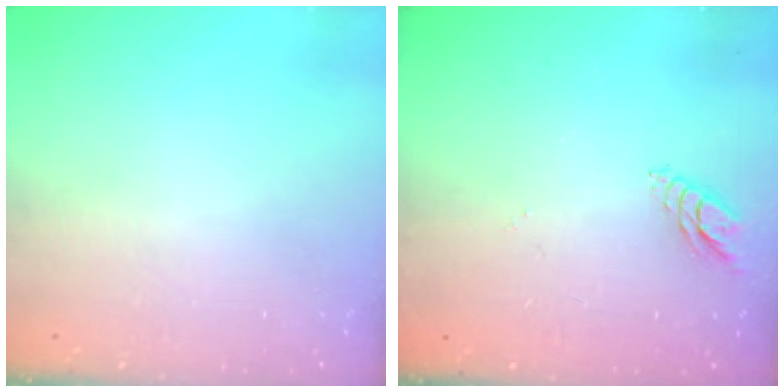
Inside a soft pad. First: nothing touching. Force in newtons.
{"total": 4.5, "press": 4.5, "slide": 0.0}